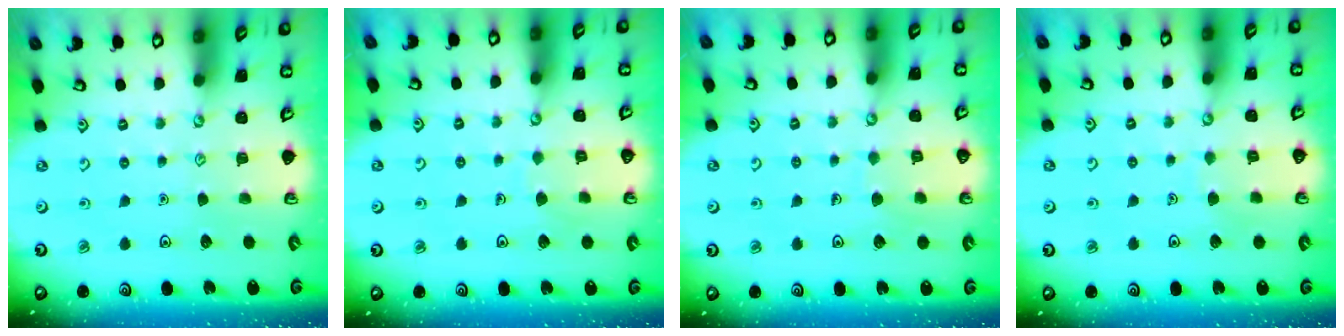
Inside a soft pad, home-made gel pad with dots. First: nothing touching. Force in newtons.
{"total": 3.9, "press": 3.9, "slide": 0.3}
{"total": 5.1, "press": 5.1, "slide": 0.3}
{"total": 3.6, "press": 3.6, "slide": 0.3}